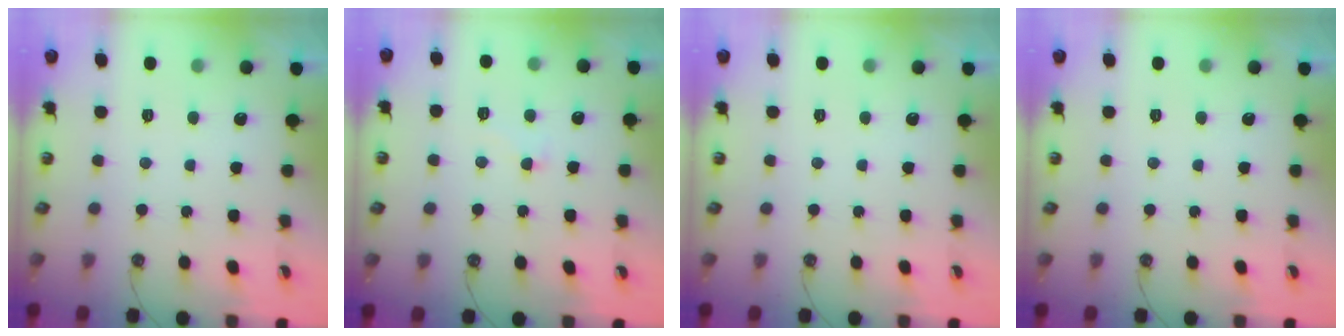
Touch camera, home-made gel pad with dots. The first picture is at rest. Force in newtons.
{"total": 2.7, "press": 2.6, "slide": 0.8}
{"total": 0.0}
{"total": 0.0}